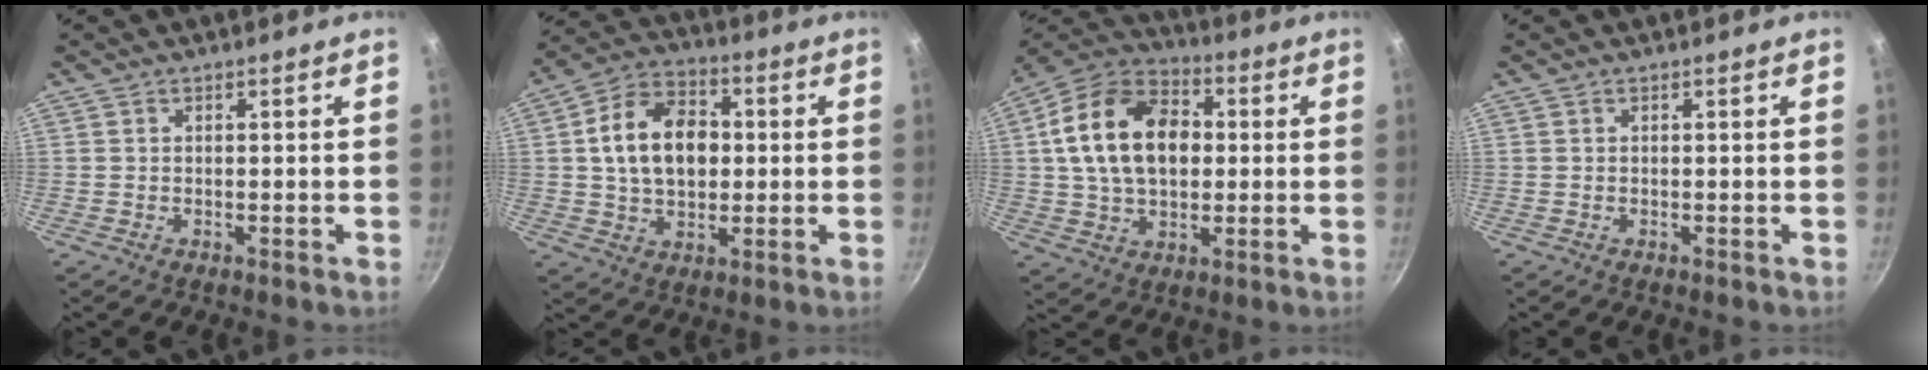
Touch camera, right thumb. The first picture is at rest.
{"total": 15.0, "force": [1.4, 10.4, 10.7], "torque": [-0.150, 0.019, 0.015]}
{"total": 19.7, "force": [2.5, 13.4, 14.2], "torque": [-0.220, 0.024, 0.032]}
{"total": 0.0}